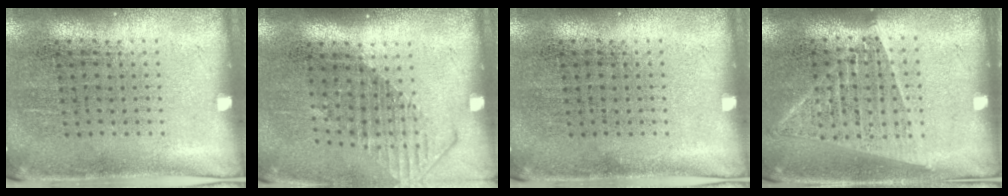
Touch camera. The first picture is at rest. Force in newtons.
{"total": 1.5, "press": 1.2, "slide": 1.0}
{"total": 0.0}
{"total": 1.4, "press": 1.3, "slide": 0.5}